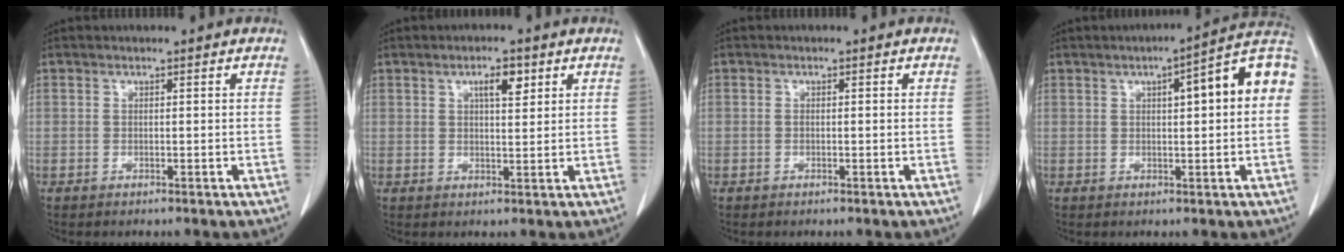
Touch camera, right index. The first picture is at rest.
{"total": 3.8, "force": [1.8, 1.1, 3.1], "torque": [-0.051, 0.001, 0.030]}
{"total": 0.7, "force": [-0.1, 0.2, 0.7], "torque": [-0.015, -0.001, 0.001]}
{"total": 10.4, "force": [2.1, 1.5, 10.1], "torque": [-0.136, 0.031, 0.021]}